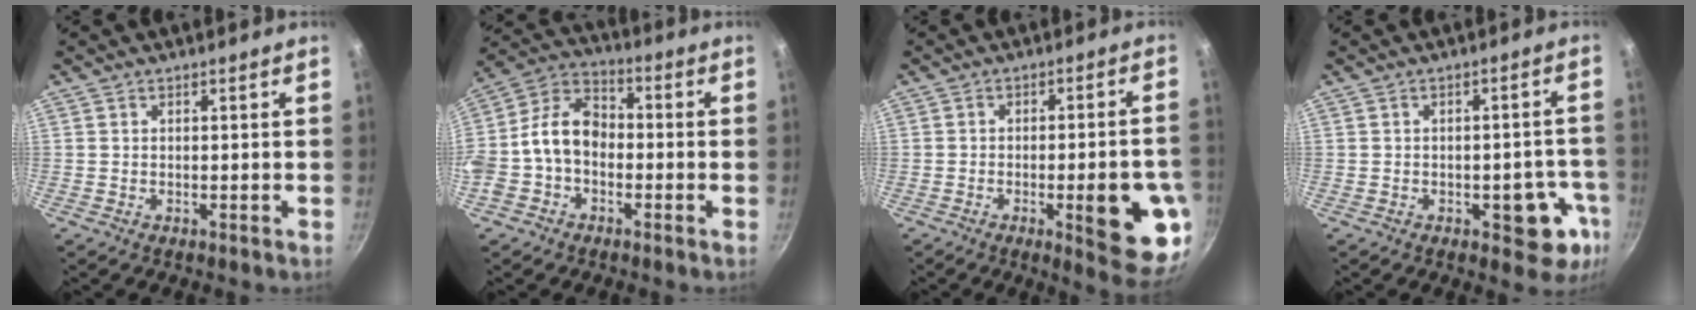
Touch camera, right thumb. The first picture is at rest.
{"total": 11.7, "force": [-2.0, 8.5, 7.8], "torque": [-0.117, 0.045, -0.058]}
{"total": 14.1, "force": [-3.9, 3.5, 13.1], "torque": [-0.144, 0.010, -0.045]}
{"total": 9.1, "force": [-3.4, 4.8, 7.0], "torque": [-0.029, 0.022, -0.039]}